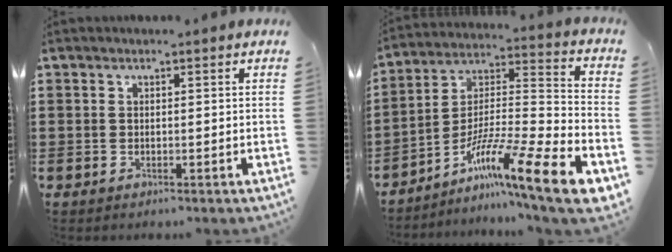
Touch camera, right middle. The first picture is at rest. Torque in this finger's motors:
{"motor_torque": [2.14, 0.00, 1.05, 0.21]}